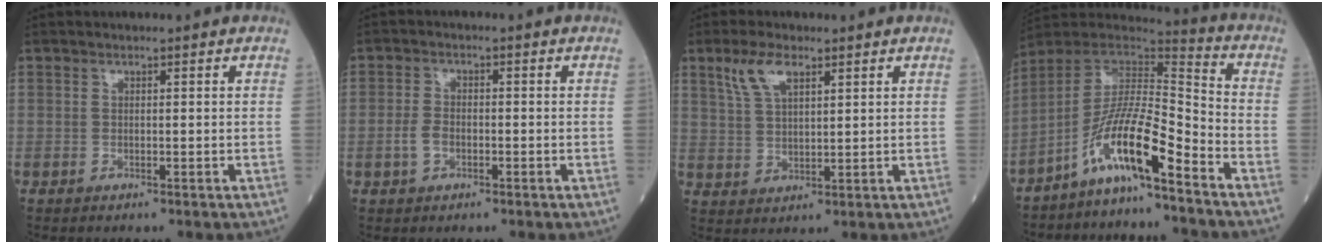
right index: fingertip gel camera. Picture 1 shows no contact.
{"total": 2.8, "force": [-1.0, 1.7, 1.9], "torque": [-0.044, 0.004, -0.021]}
{"total": 5.9, "force": [3.5, 2.1, 4.2], "torque": [-0.094, 0.011, 0.074]}
{"total": 12.2, "force": [-7.6, 0.9, 9.5], "torque": [-0.178, 0.010, -0.143]}